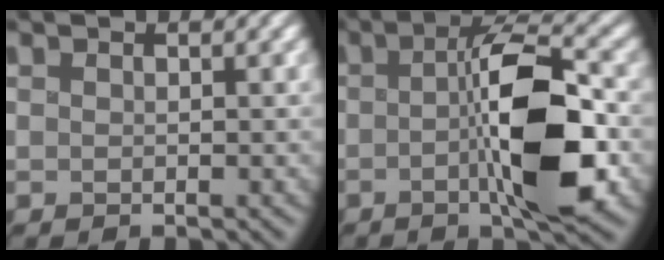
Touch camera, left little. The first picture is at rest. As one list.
[{"total": 8.5, "force": [-1.9, 1.7, 8.2], "torque": [-0.135, 0.005, -0.019]}]